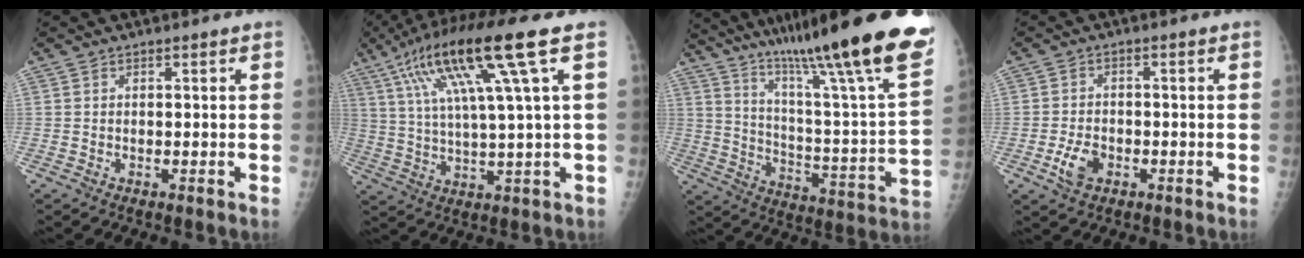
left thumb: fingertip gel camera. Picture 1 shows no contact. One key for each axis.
{"total": 17.4, "fx": 7.0, "fy": 1.0, "fz": 15.9, "tx": -0.303, "ty": 0.006, "tz": 0.120}
{"total": 33.1, "fx": 23.2, "fy": 3.1, "fz": 23.4, "tx": -0.307, "ty": -0.092, "tz": 0.345}
{"total": 4.7, "fx": -1.9, "fy": 3.1, "fz": 3.1, "tx": -0.057, "ty": 0.009, "tz": -0.035}